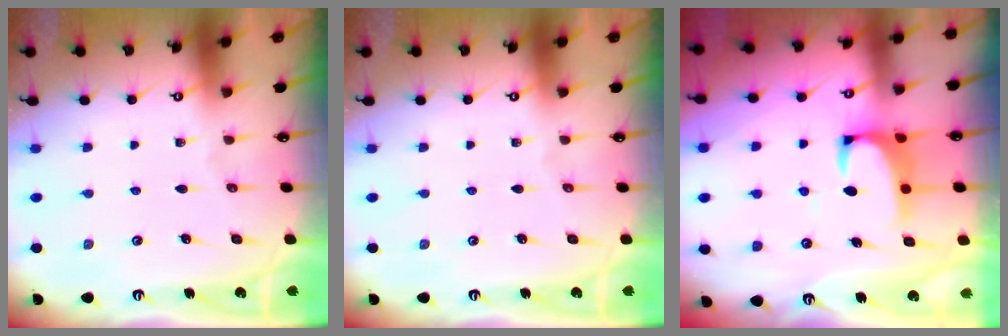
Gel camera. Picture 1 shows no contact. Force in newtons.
{"total": 0.0}
{"total": 2.3, "press": 2.1, "slide": 0.9}